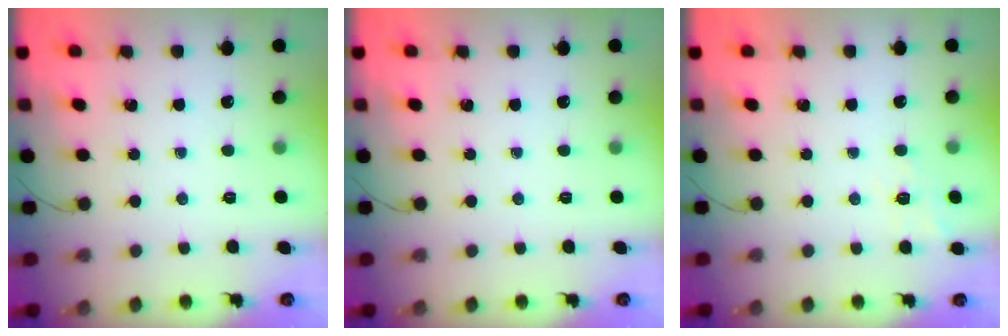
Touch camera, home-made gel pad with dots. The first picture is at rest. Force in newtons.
{"total": 0.0}
{"total": 8.6, "press": 8.3, "slide": 2.3}